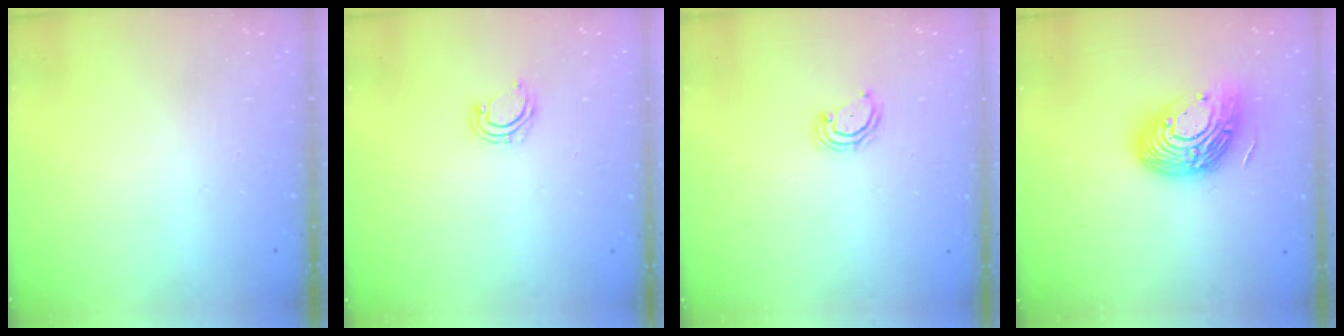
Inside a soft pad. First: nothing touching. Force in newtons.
{"total": 6.0, "press": 5.8, "slide": 1.6}
{"total": 3.6, "press": 3.6, "slide": 0.4}
{"total": 17.9, "press": 17.9, "slide": 1.2}